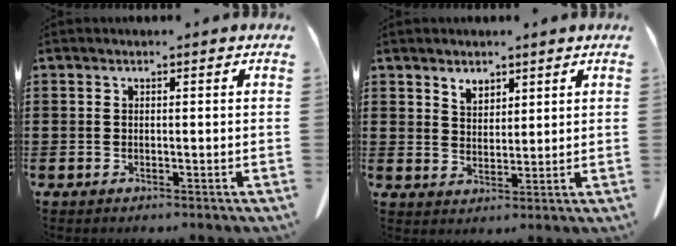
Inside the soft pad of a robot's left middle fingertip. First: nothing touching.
{"total": 2.6, "force": [2.2, 1.4, 0.6], "torque": [-0.009, -0.001, 0.040]}